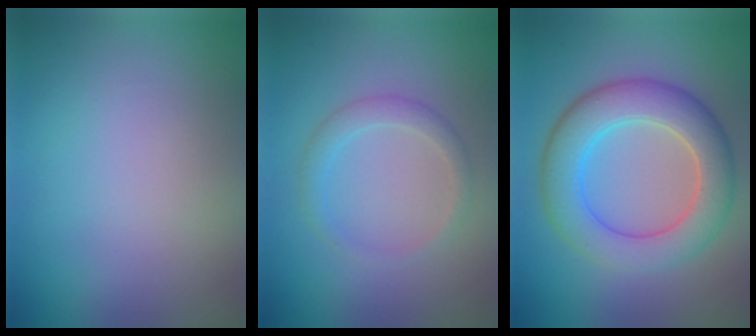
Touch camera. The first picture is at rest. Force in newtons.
{"total": 1.9, "press": 1.9, "slide": 0.1}
{"total": 7.0, "press": 7.0, "slide": 0.3}